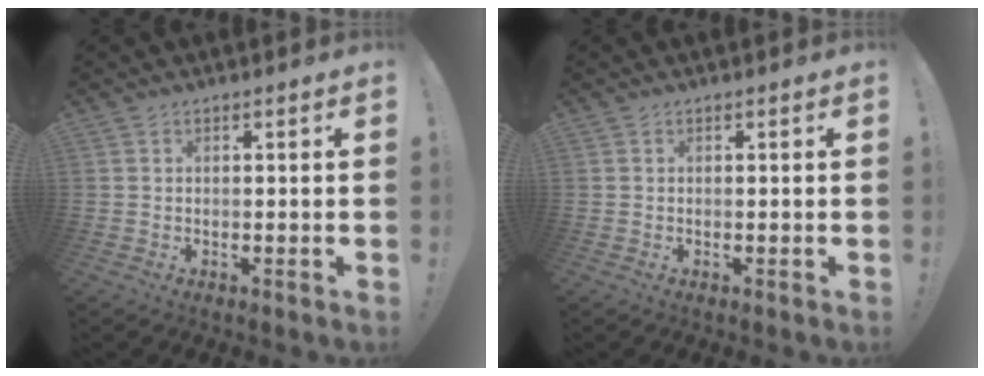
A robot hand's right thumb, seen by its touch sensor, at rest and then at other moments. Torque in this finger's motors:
{"motor_torque": [0.18, -0.13, 0.02, 0.08, 0.00]}